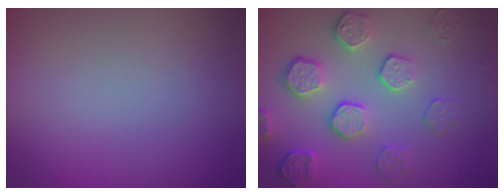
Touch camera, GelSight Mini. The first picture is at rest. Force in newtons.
{"total": 5.4, "press": 4.0, "slide": 3.6}